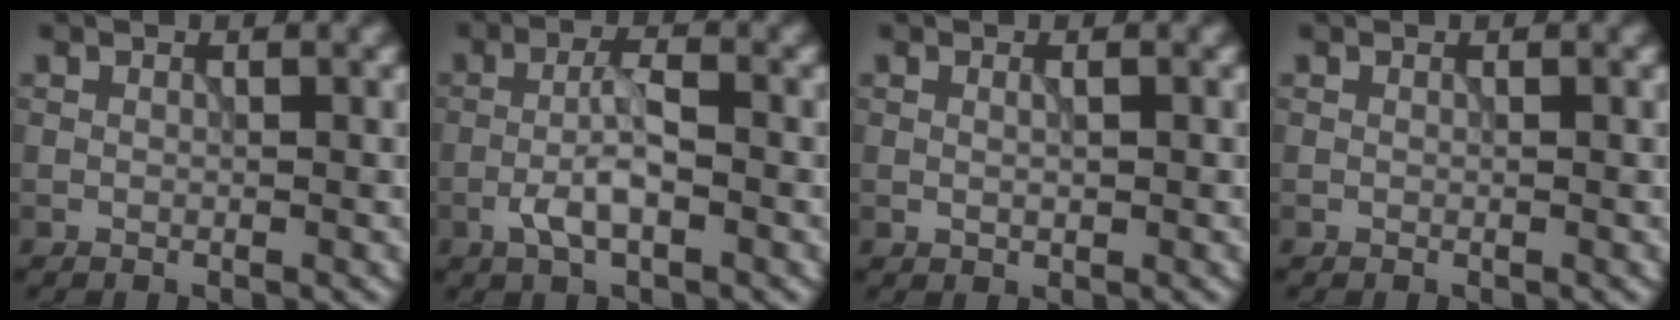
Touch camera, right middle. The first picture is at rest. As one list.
[{"total": 3.4, "force": [-1.4, 1.0, 3.0], "torque": [-0.060, 0.004, -0.033]}, {"total": 0.7, "force": [0.0, 0.3, 0.6], "torque": [-0.014, -0.002, 0.002]}, {"total": 0.0}]